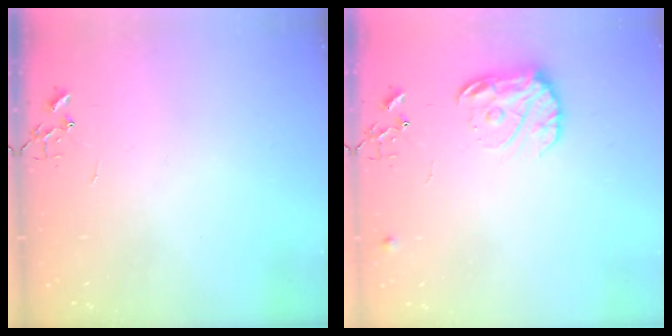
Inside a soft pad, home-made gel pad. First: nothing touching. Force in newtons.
{"total": 12.7, "press": 12.6, "slide": 0.7}